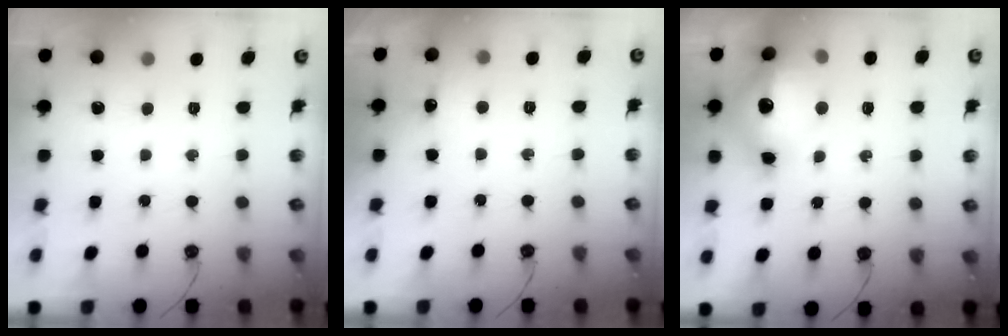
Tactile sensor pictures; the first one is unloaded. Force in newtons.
{"total": 6.1, "press": 6.1, "slide": 0.8}
{"total": 18.2, "press": 18.1, "slide": 1.7}